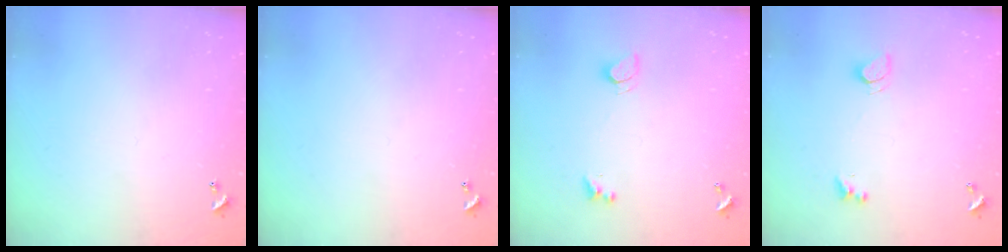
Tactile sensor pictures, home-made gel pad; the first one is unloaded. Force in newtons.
{"total": 0.0}
{"total": 2.5, "press": 2.4, "slide": 0.7}
{"total": 2.5, "press": 2.4, "slide": 0.7}